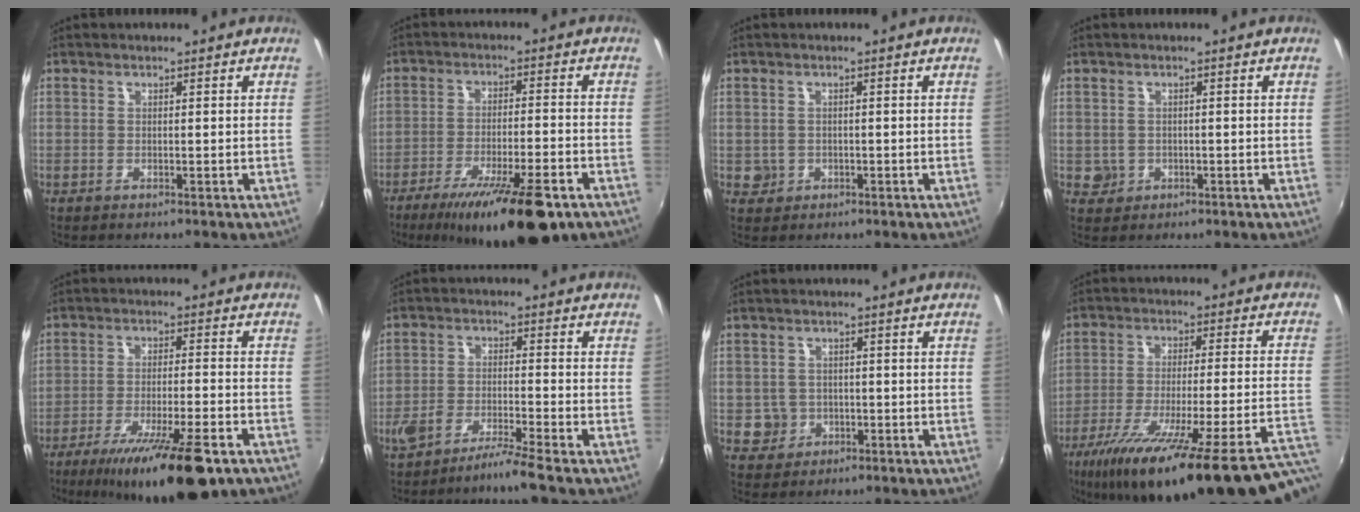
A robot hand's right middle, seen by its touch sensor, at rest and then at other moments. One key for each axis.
{"total": 17.2, "fx": -11.4, "fy": 3.5, "fz": 12.5, "tx": -0.213, "ty": -0.036, "tz": -0.175}
{"total": 2.6, "fx": -0.4, "fy": 2.5, "fz": 0.5, "tx": -0.010, "ty": -0.002, "tz": -0.003}
{"total": 2.5, "fx": -0.3, "fy": 2.5, "fz": 0.5, "tx": -0.009, "ty": -0.001, "tz": -0.001}
{"total": 16.7, "fx": -10.9, "fy": 2.7, "fz": 12.3, "tx": -0.217, "ty": -0.036, "tz": -0.173}
{"total": 5.6, "fx": -4.7, "fy": -0.5, "fz": 3.1, "tx": -0.080, "ty": -0.001, "tz": -0.089}
{"total": 4.4, "fx": -1.1, "fy": 4.2, "fz": 0.7, "tx": -0.023, "ty": 0.006, "tz": -0.011}
{"total": 31.1, "fx": -22.3, "fy": 2.7, "fz": 21.4, "tx": -0.309, "ty": -0.081, "tz": -0.324}